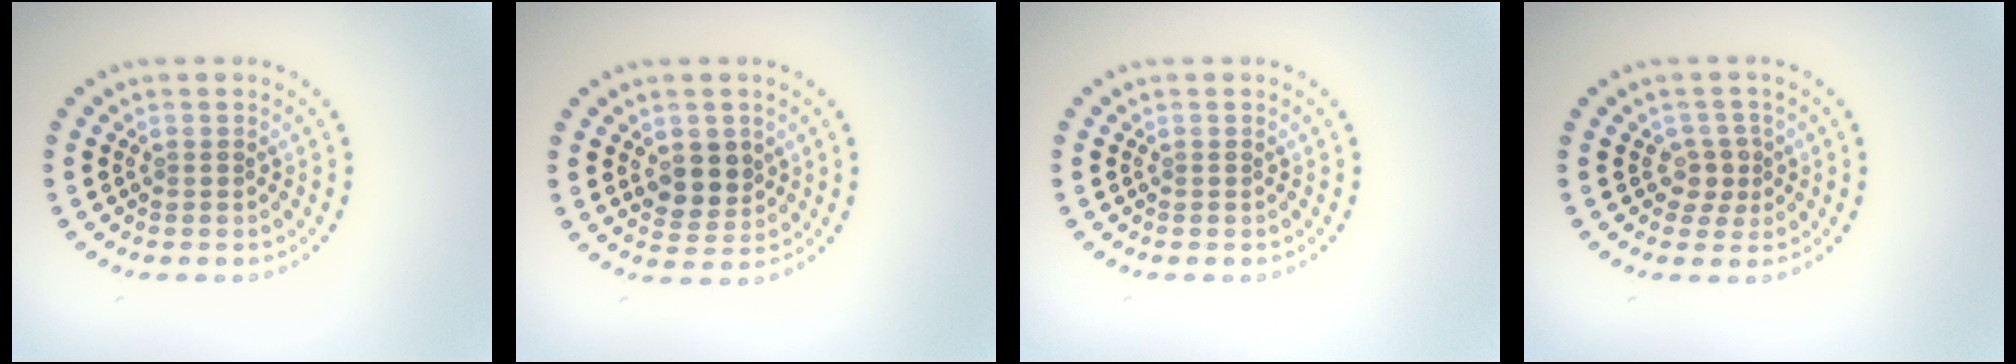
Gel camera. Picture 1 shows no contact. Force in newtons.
{"total": 3.0, "press": 2.8, "slide": 1.1}
{"total": 0.0}
{"total": 1.8, "press": 1.5, "slide": 1.1}